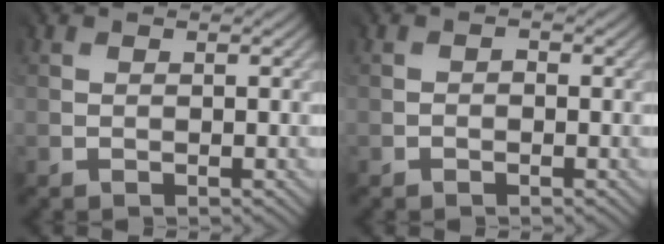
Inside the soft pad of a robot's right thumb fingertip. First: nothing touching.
{"total": 0.7, "force": [-0.6, -0.1, -0.2], "torque": [0.000, 0.000, -0.011]}